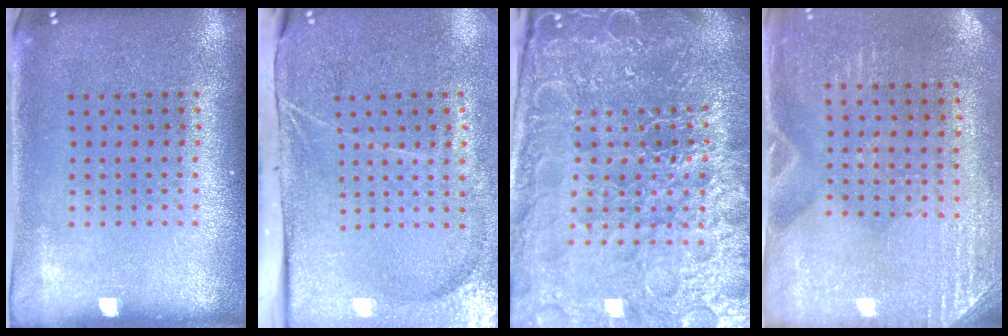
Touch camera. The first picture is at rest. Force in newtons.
{"total": 4.3, "press": 3.5, "slide": 2.6}
{"total": 6.3, "press": 5.6, "slide": 3.0}
{"total": 2.8, "press": 2.5, "slide": 1.3}